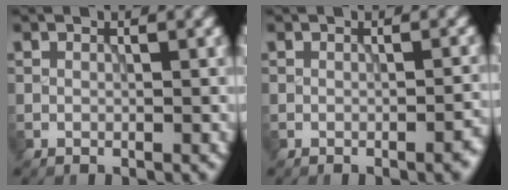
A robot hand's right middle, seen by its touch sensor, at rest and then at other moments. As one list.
[{"total": 1.8, "force": [-0.9, 0.4, 1.5], "torque": [-0.015, 0.003, -0.013]}]